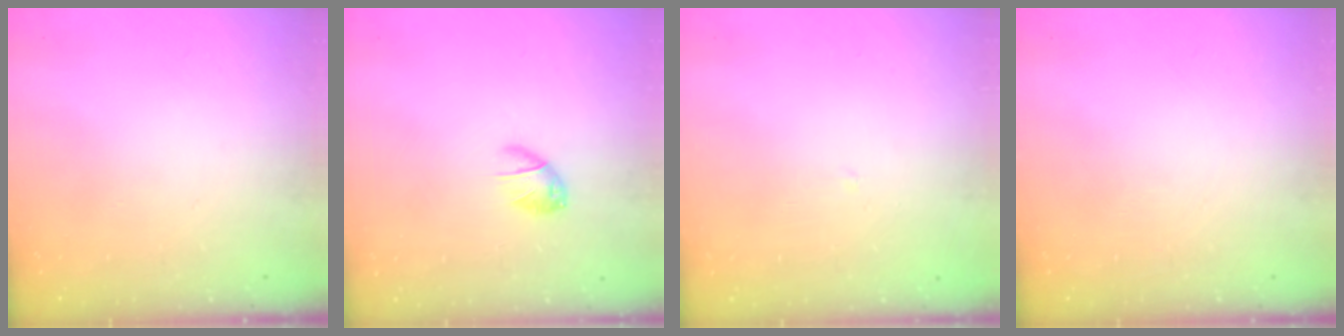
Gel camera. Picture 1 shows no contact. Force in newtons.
{"total": 5.7, "press": 5.6, "slide": 0.7}
{"total": 1.7, "press": 1.7, "slide": 0.3}
{"total": 0.0}